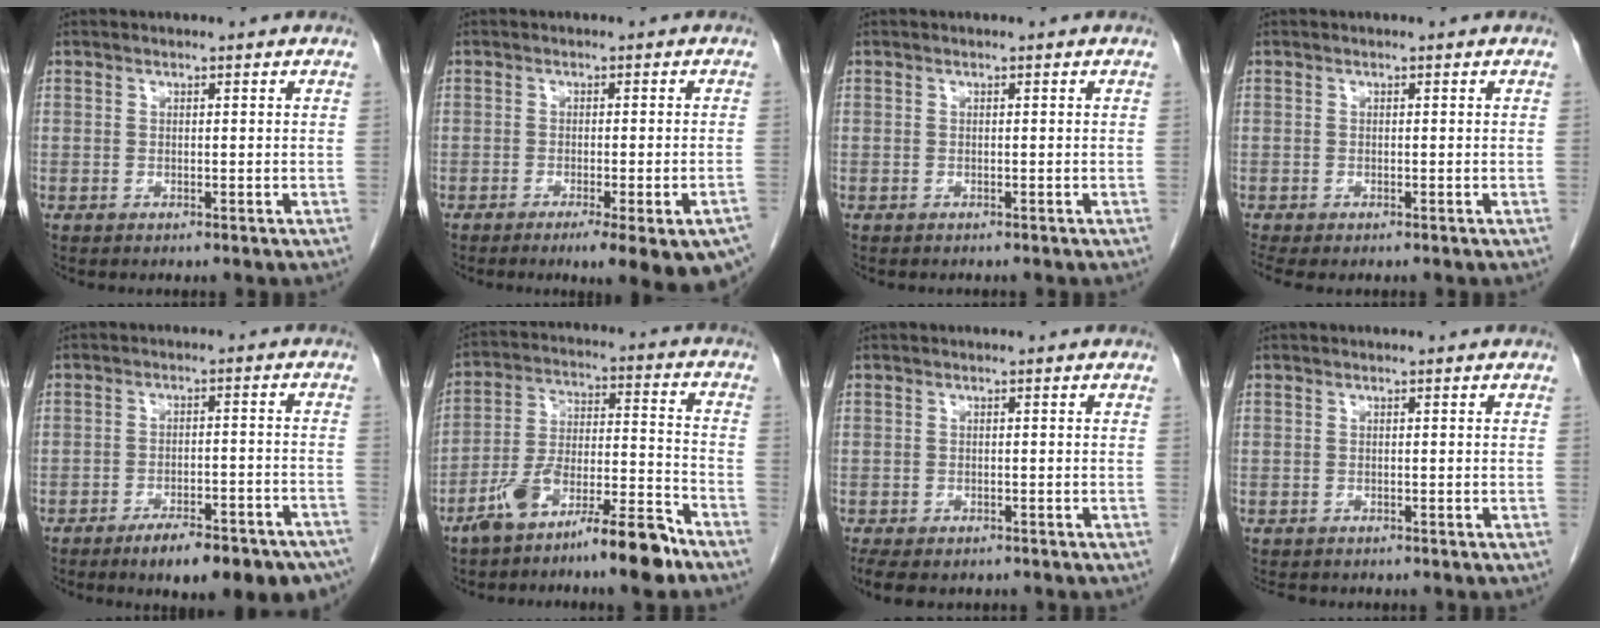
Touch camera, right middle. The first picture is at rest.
{"total": 12.2, "force": [-8.7, 1.6, 8.4], "torque": [-0.053, -0.008, -0.109]}
{"total": 0.8, "force": [-0.7, 0.1, 0.2], "torque": [-0.011, -0.003, -0.012]}
{"total": 2.8, "force": [-2.2, 1.0, 1.4], "torque": [-0.025, -0.011, -0.032]}
{"total": 14.2, "force": [-11.2, 3.7, 8.0], "torque": [-0.062, 0.023, -0.151]}
{"total": 12.5, "force": [-9.1, 1.5, 8.5], "torque": [-0.151, 0.018, -0.161]}
{"total": 7.9, "force": [-6.0, 3.6, 3.6], "torque": [-0.070, -0.011, -0.084]}
{"total": 2.7, "force": [-2.3, 1.0, 0.9], "torque": [-0.018, -0.007, -0.028]}